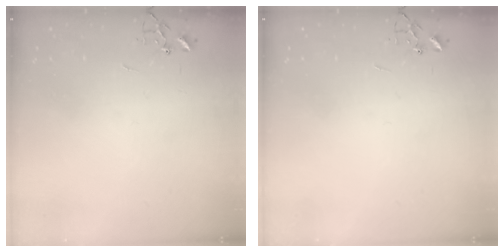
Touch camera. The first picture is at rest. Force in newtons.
{"total": 0.0}